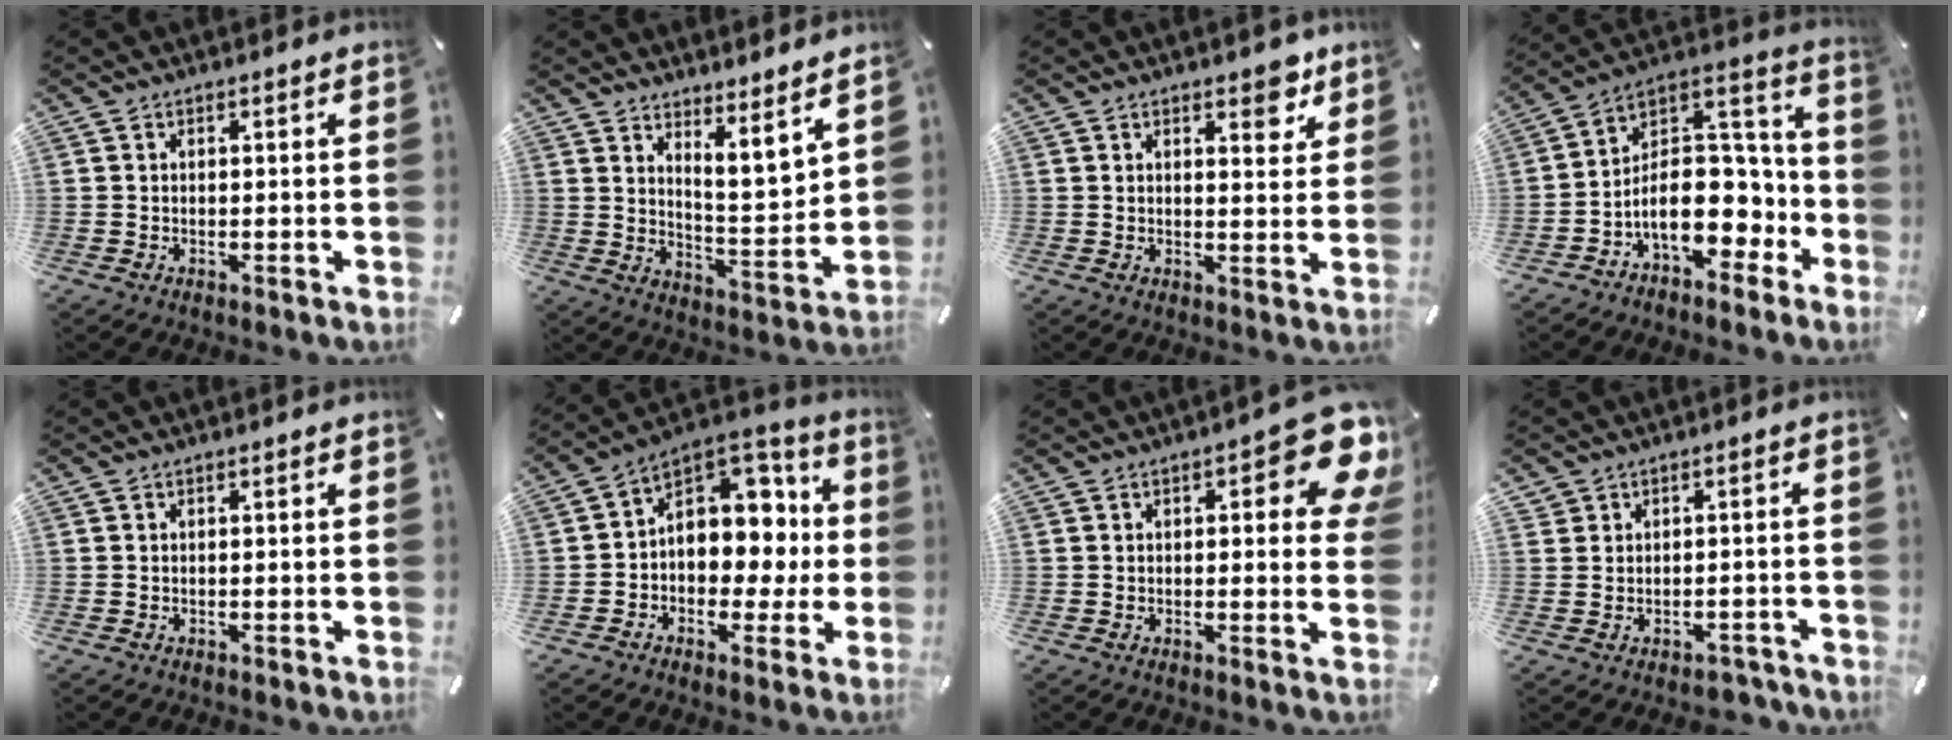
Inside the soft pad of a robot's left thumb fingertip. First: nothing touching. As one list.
[{"total": 6.7, "force": [6.1, 0.9, 2.6], "torque": [-0.041, -0.066, 0.106]}, {"total": 5.5, "force": [3.7, 2.8, 3.1], "torque": [-0.015, -0.025, 0.053]}, {"total": 16.3, "force": [-3.3, 11.7, 10.9], "torque": [-0.161, -0.013, -0.047]}, {"total": 0.0}, {"total": 10.5, "force": [0.8, 9.2, 5.0], "torque": [-0.055, -0.019, 0.021]}, {"total": 12.3, "force": [4.5, 4.7, 10.5], "torque": [-0.123, -0.032, 0.073]}, {"total": 2.9, "force": [-0.9, 2.7, 0.6], "torque": [-0.011, 0.008, -0.016]}]